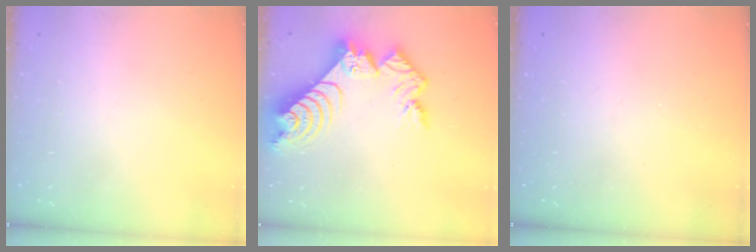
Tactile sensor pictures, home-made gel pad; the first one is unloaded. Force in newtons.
{"total": 13.3, "press": 13.2, "slide": 1.2}
{"total": 0.0}